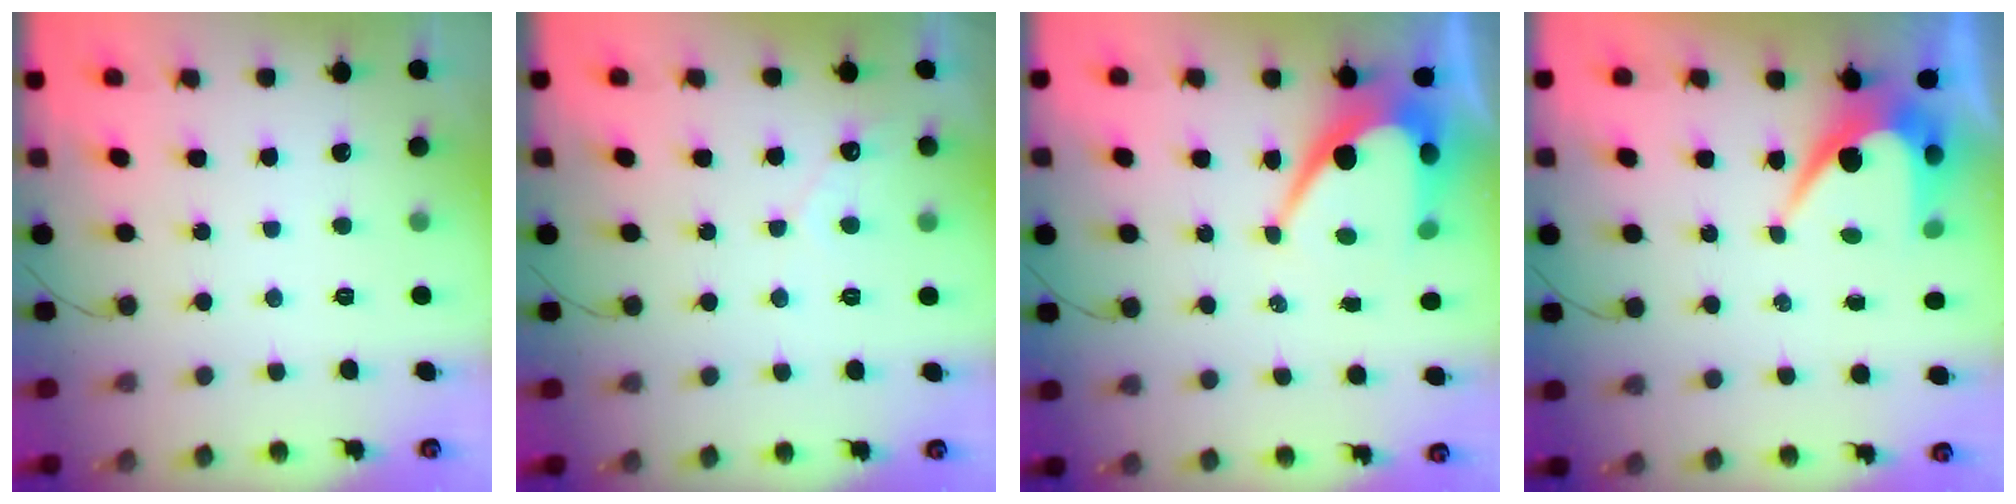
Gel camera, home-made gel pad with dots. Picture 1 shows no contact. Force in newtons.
{"total": 2.8, "press": 2.8, "slide": 0.1}
{"total": 11.5, "press": 11.4, "slide": 0.8}
{"total": 7.5, "press": 7.5, "slide": 0.5}